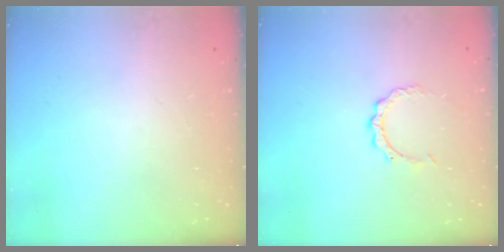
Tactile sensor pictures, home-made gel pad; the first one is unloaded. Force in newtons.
{"total": 2.9, "press": 2.9, "slide": 0.2}